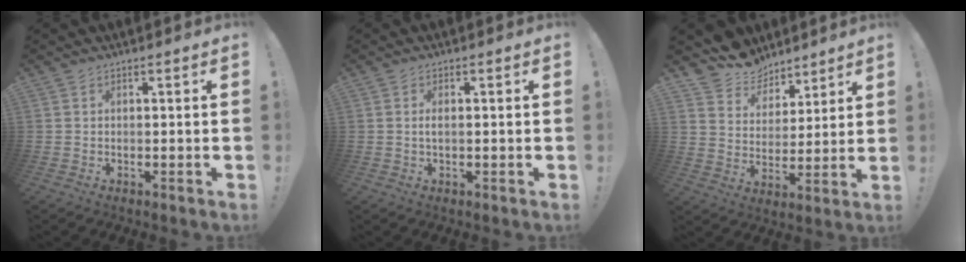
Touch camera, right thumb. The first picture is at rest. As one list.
[{"total": 1.6, "force": [-0.2, 0.4, 1.5], "torque": [-0.026, 0.000, -0.004]}, {"total": 10.0, "force": [8.1, 5.8, 0.6], "torque": [-0.010, -0.076, 0.156]}]